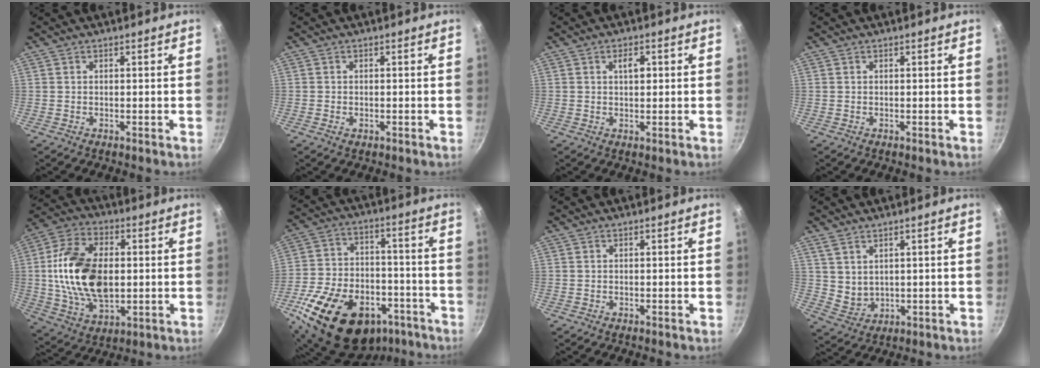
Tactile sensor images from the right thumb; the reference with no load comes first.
{"total": 1.1, "force": [-0.4, 0.7, 0.7], "torque": [-0.011, 0.001, -0.007]}
{"total": 3.1, "force": [0.7, 1.7, 2.5], "torque": [-0.027, -0.001, 0.009]}
{"total": 0.0}
{"total": 19.0, "force": [0.8, 11.7, 14.9], "torque": [-0.261, 0.007, 0.013]}
{"total": 27.4, "force": [-15.0, 16.6, 15.8], "torque": [-0.247, 0.061, -0.234]}
{"total": 0.0}
{"total": 4.2, "force": [2.5, 2.6, 2.2], "torque": [-0.033, -0.017, 0.060]}